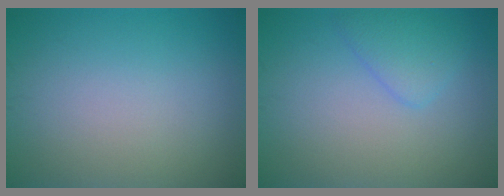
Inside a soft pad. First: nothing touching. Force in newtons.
{"total": 2.3, "press": 2.3, "slide": 0.2}